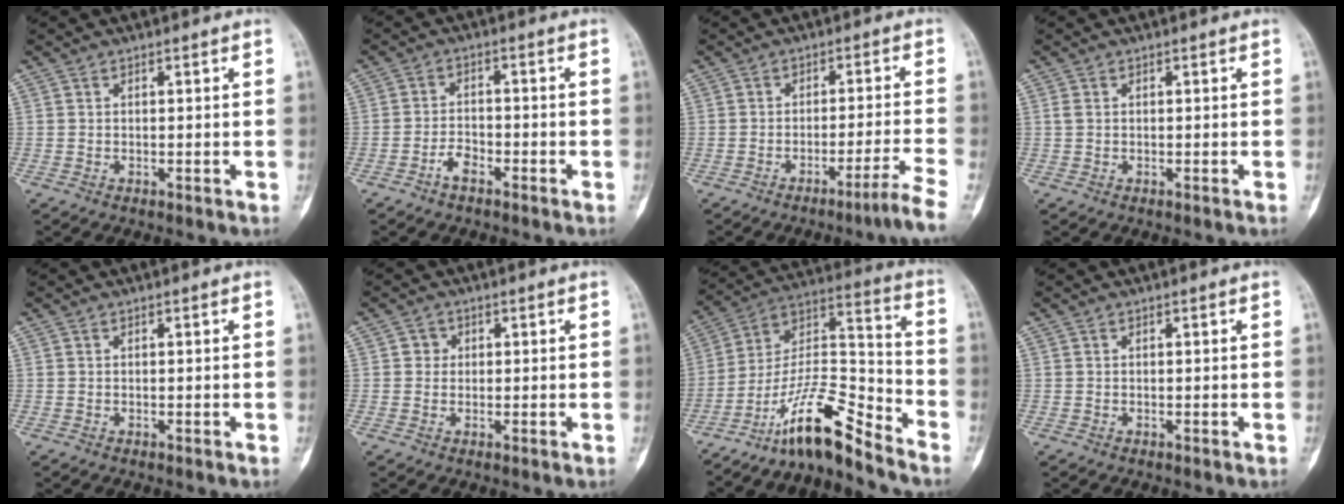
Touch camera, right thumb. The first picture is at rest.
{"total": 3.3, "force": [-2.2, 1.5, 1.8], "torque": [-0.034, 0.017, -0.042]}
{"total": 6.6, "force": [-4.5, -1.1, 4.7], "torque": [-0.075, 0.028, -0.071]}
{"total": 0.8, "force": [0.0, 0.5, 0.6], "torque": [-0.019, 0.004, 0.002]}
{"total": 0.0}
{"total": 2.0, "force": [0.3, 1.9, 0.5], "torque": [0.004, 0.004, 0.001]}
{"total": 14.7, "force": [-11.7, 2.7, 8.4], "torque": [-0.155, 0.109, -0.213]}
{"total": 0.0}